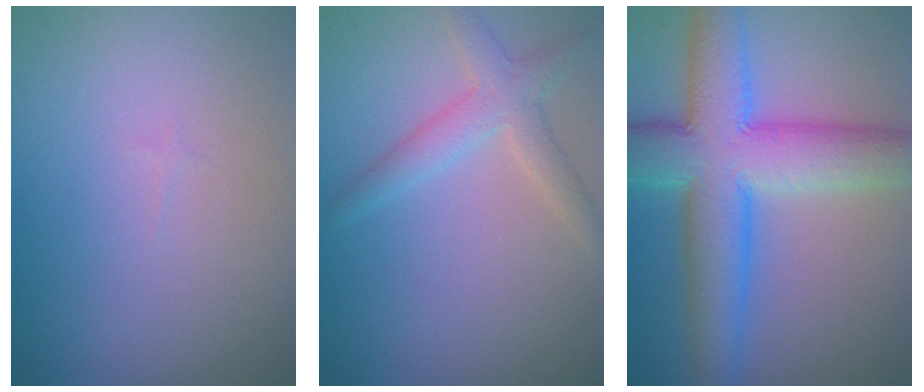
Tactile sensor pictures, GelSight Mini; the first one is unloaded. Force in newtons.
{"total": 2.8, "press": 2.8, "slide": 0.1}
{"total": 9.7, "press": 9.7, "slide": 0.2}